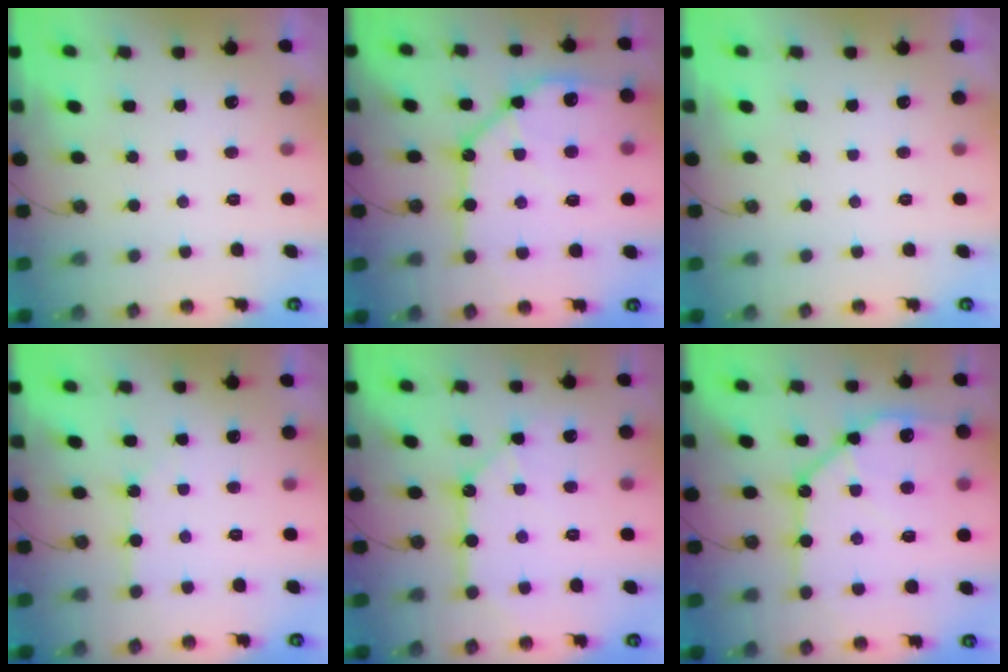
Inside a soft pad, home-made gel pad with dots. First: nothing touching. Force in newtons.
{"total": 18.7, "press": 18.6, "slide": 2.0}
{"total": 0.0}
{"total": 1.7, "press": 1.7, "slide": 0.3}
{"total": 10.8, "press": 10.7, "slide": 1.0}
{"total": 18.7, "press": 18.6, "slide": 2.0}